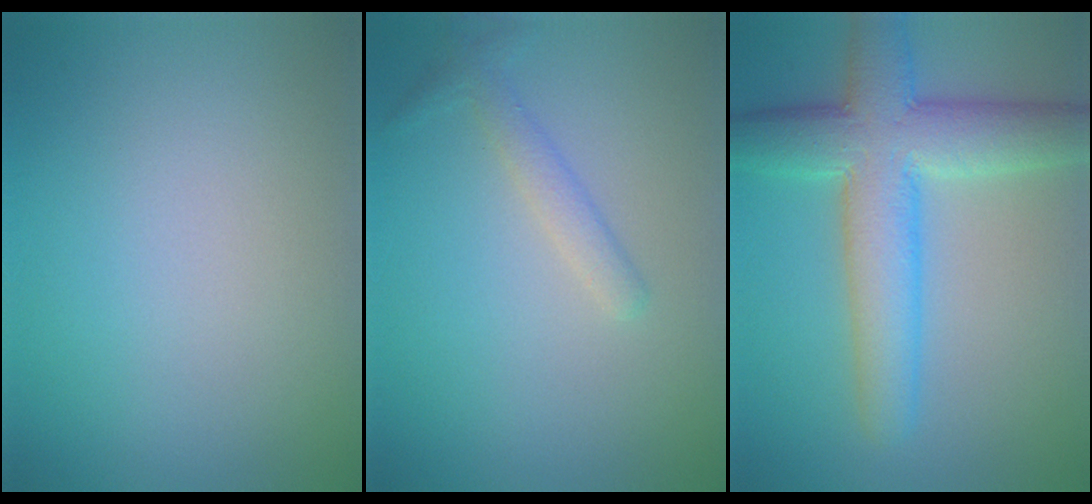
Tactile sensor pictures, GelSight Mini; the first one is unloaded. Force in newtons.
{"total": 1.7, "press": 1.7, "slide": 0.1}
{"total": 8.0, "press": 8.0, "slide": 0.4}